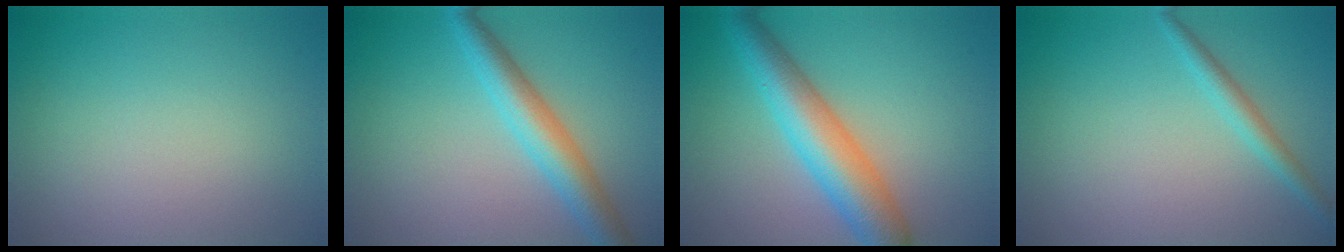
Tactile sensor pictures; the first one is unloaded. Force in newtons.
{"total": 4.5, "press": 4.5, "slide": 0.1}
{"total": 6.5, "press": 6.5, "slide": 0.2}
{"total": 1.9, "press": 1.9, "slide": 0.1}